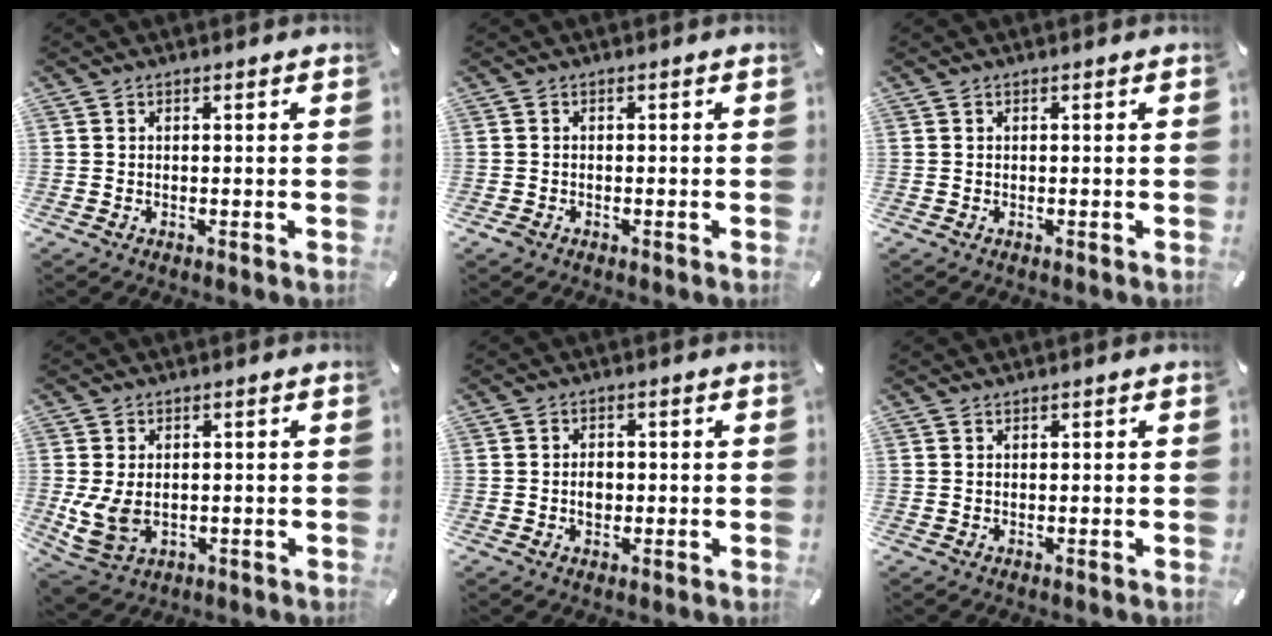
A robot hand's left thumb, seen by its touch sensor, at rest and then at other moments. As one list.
[{"total": 1.0, "force": [-0.6, 0.7, 0.3], "torque": [-0.006, 0.001, -0.012]}, {"total": 0.0}, {"total": 7.4, "force": [-0.3, 5.7, 4.8], "torque": [-0.101, -0.005, -0.003]}, {"total": 3.1, "force": [-0.2, 2.3, 2.1], "torque": [-0.026, -0.006, -0.007]}, {"total": 0.0}]